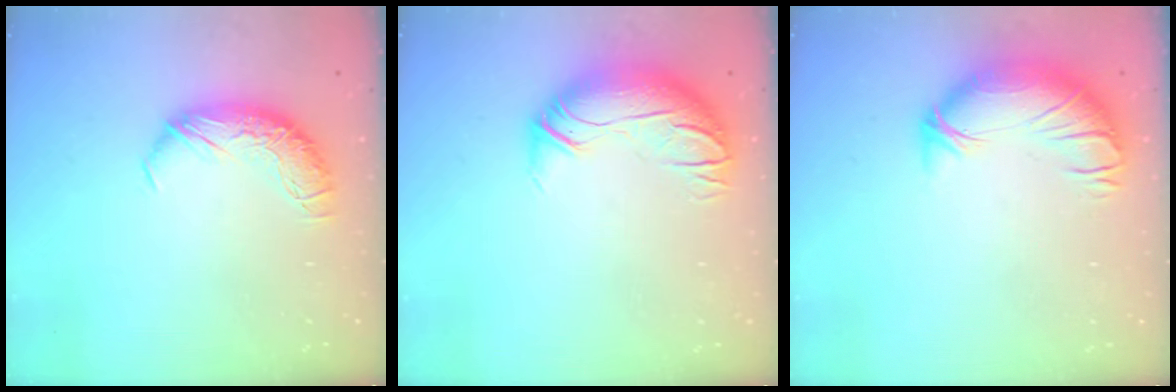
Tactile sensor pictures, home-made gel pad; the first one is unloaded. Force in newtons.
{"total": 3.0, "press": 0.4, "slide": 2.9}
{"total": 3.3, "press": 0.7, "slide": 3.3}